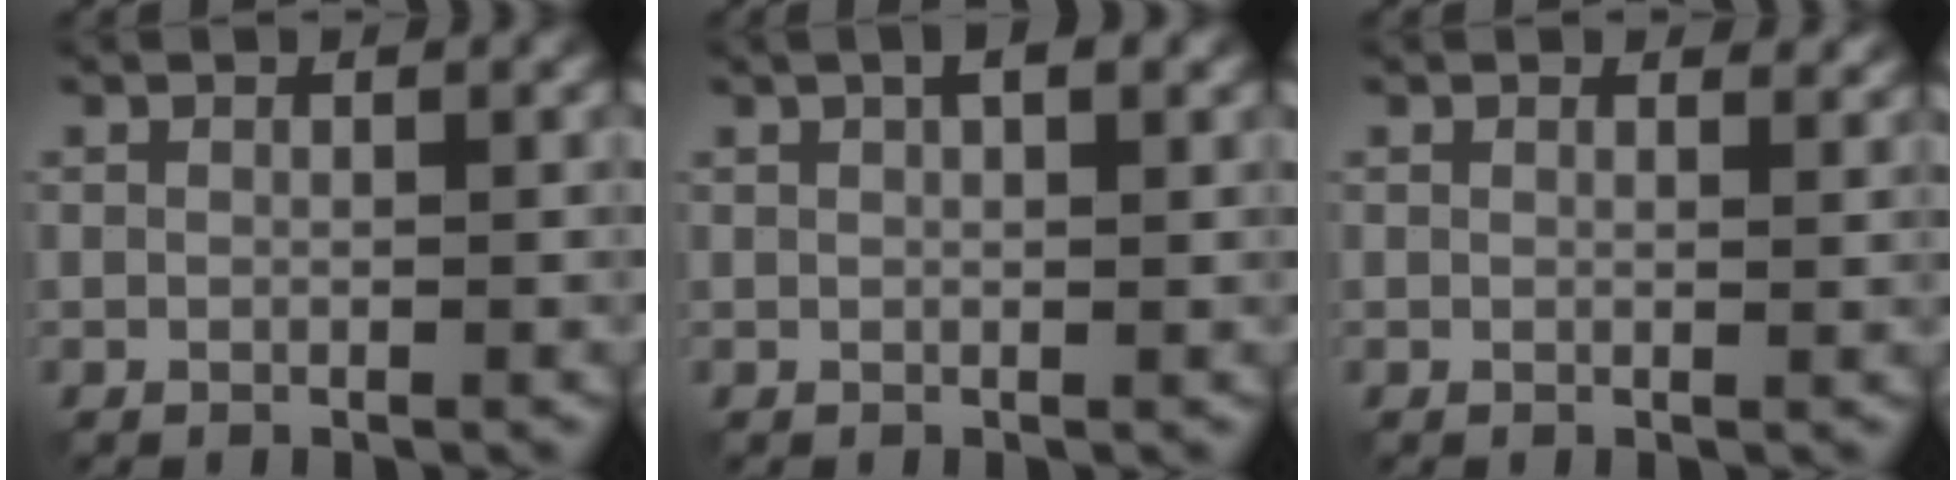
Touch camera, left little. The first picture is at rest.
{"total": 2.1, "force": [1.1, 0.6, 1.7], "torque": [-0.018, -0.001, 0.016]}
{"total": 1.3, "force": [1.2, 0.3, 0.4], "torque": [-0.008, -0.006, 0.014]}